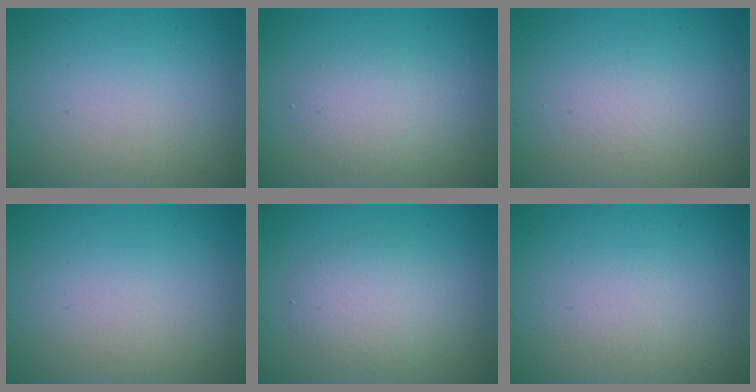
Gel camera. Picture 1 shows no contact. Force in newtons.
{"total": 1.9, "press": 1.9, "slide": 0.1}
{"total": 0.6, "press": 0.6, "slide": 0.1}
{"total": 0.0}
{"total": 2.9, "press": 2.9, "slide": 0.4}
{"total": 0.6, "press": 0.6, "slide": 0.1}